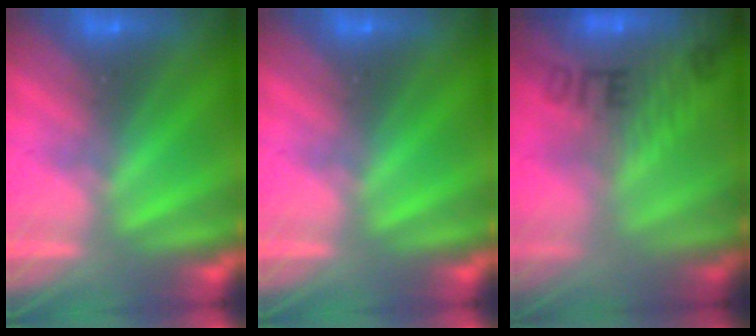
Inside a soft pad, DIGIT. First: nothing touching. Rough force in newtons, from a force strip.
{"total": 0.0}
{"total": 7.7}